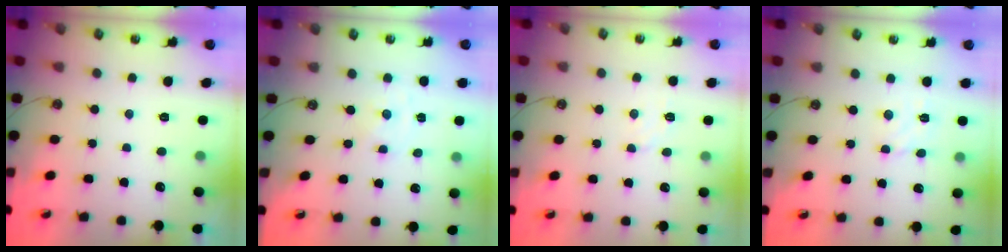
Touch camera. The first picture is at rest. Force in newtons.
{"total": 0.0}
{"total": 5.4, "press": 5.3, "slide": 0.6}
{"total": 5.5, "press": 5.4, "slide": 0.8}